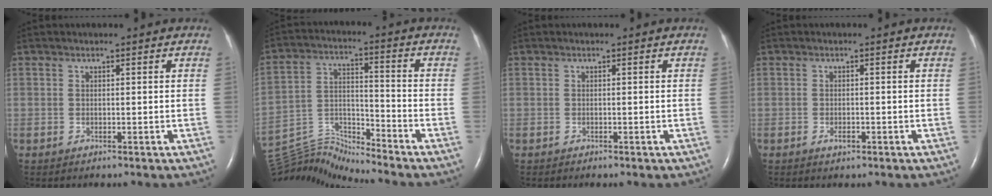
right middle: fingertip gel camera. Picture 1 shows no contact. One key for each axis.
{"total": 12.3, "fx": -12.3, "fy": -1.3, "fz": 0.6, "tx": -0.025, "ty": 0.045, "tz": -0.230}
{"total": 0.8, "fx": -0.5, "fy": 0.3, "fz": 0.4, "tx": -0.008, "ty": -0.001, "tz": -0.003}
{"total": 1.1, "fx": -0.5, "fy": 0.5, "fz": 0.8, "tx": -0.014, "ty": -0.001, "tz": -0.006}